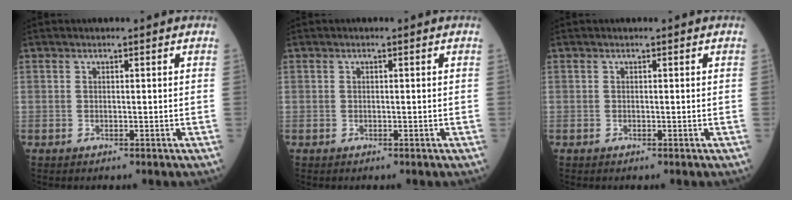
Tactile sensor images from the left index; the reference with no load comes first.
{"total": 0.0}
{"total": 0.0}